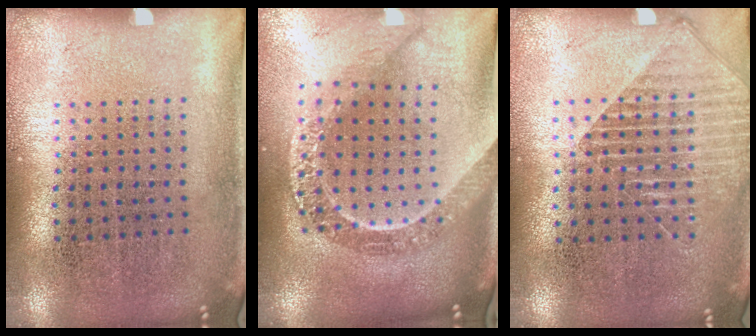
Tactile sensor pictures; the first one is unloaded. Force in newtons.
{"total": 2.7, "press": 2.2, "slide": 1.7}
{"total": 1.5, "press": 1.4, "slide": 0.7}